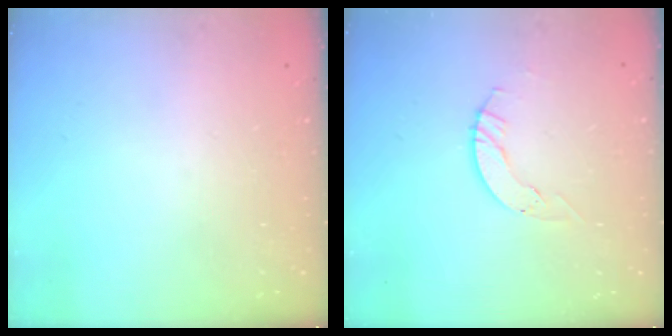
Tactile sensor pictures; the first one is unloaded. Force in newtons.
{"total": 4.0, "press": 4.0, "slide": 0.4}